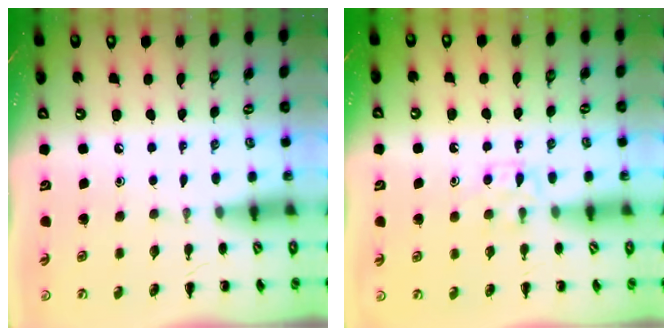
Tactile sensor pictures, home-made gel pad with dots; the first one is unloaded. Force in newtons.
{"total": 5.4, "press": 5.2, "slide": 1.5}